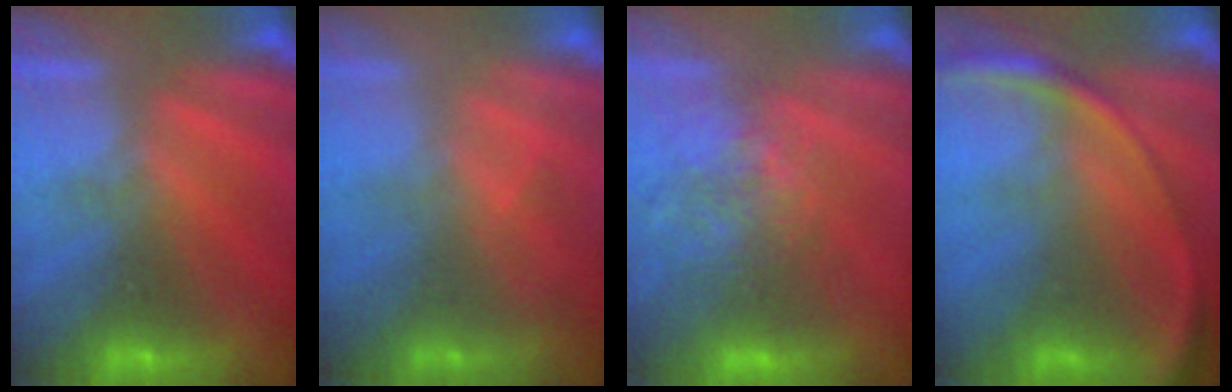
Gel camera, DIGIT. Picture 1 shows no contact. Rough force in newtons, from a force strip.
{"total": 2.4}
{"total": 3.4}
{"total": 2.7}